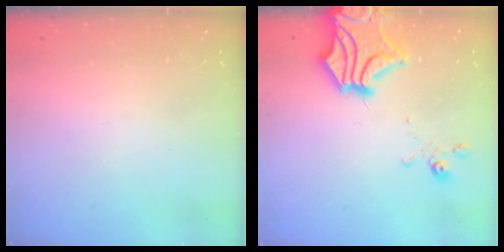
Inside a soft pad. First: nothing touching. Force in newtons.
{"total": 5.8, "press": 5.2, "slide": 2.7}